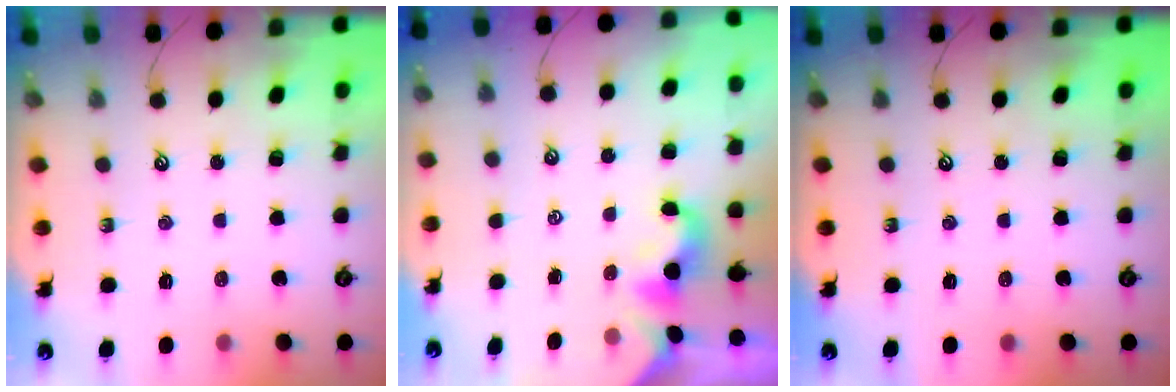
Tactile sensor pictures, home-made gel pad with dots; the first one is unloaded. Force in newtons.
{"total": 2.1, "press": 2.0, "slide": 0.4}
{"total": 0.0}